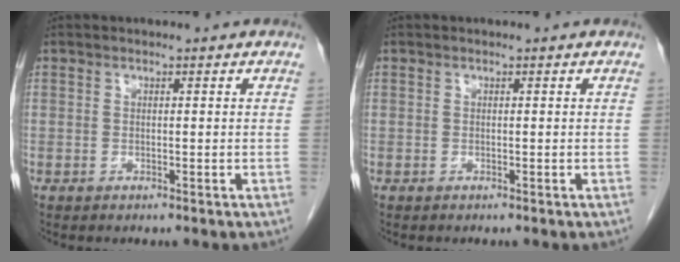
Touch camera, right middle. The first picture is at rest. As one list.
[{"total": 0.0}]